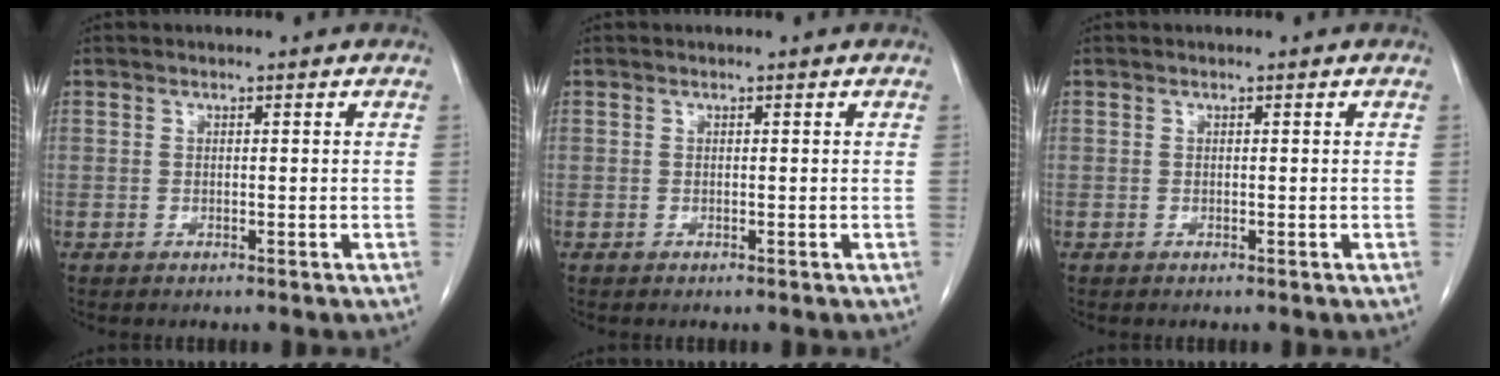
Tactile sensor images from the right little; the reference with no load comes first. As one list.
[{"total": 0.0}, {"total": 0.0}]